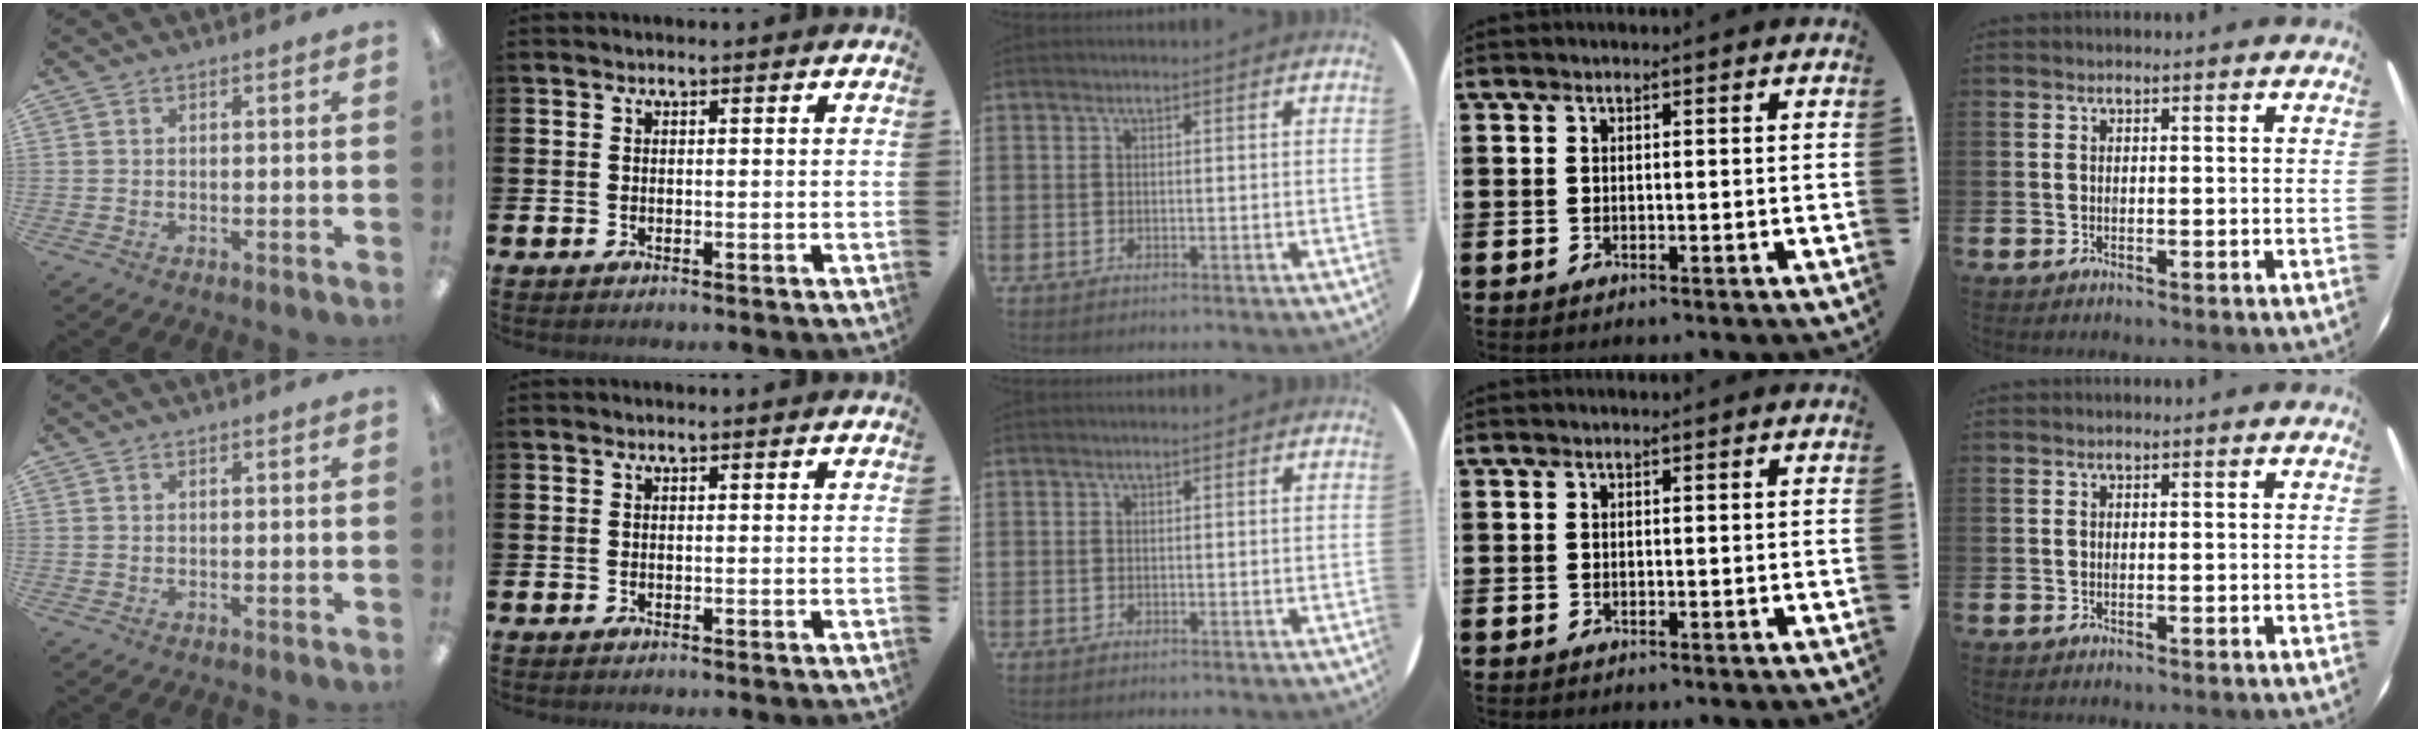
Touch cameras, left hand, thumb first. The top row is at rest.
{}